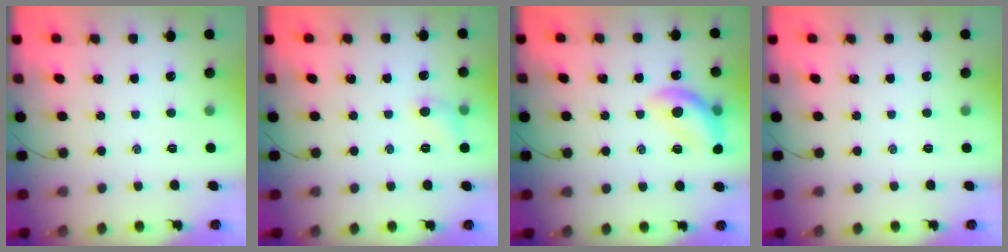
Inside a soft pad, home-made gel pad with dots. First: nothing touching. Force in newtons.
{"total": 5.5, "press": 5.4, "slide": 1.2}
{"total": 12.9, "press": 12.8, "slide": 1.7}
{"total": 0.0}